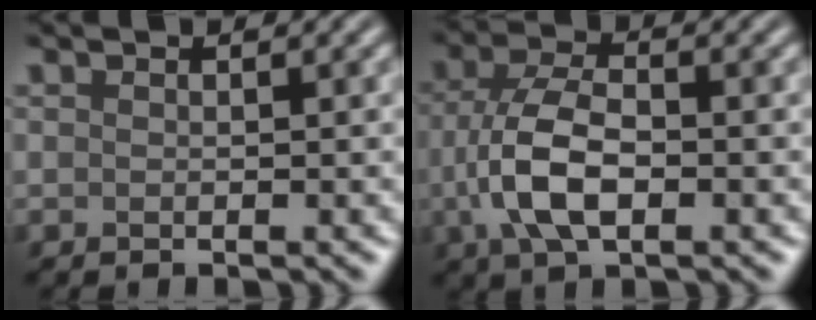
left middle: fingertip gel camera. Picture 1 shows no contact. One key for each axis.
{"total": 5.9, "fx": -1.2, "fy": 3.1, "fz": 4.9, "tx": -0.111, "ty": 0.003, "tz": -0.027}